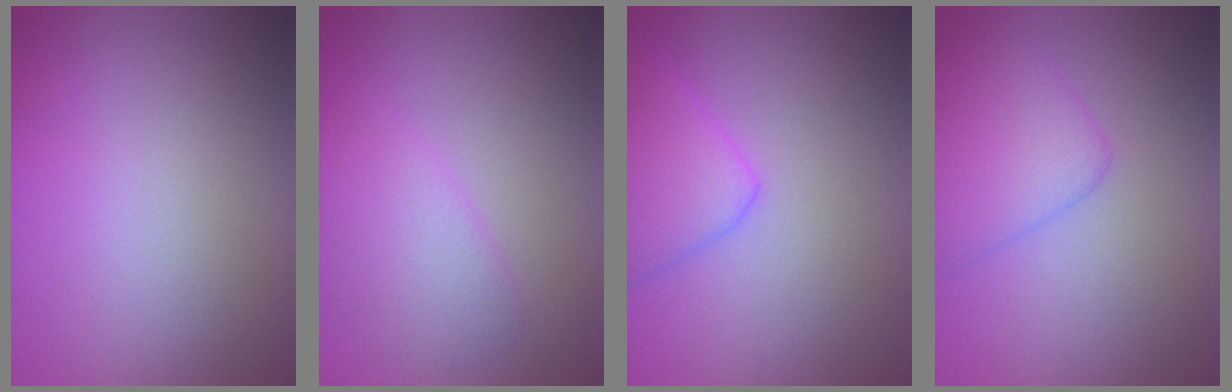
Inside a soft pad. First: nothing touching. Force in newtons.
{"total": 2.9, "press": 2.9, "slide": 0.2}
{"total": 4.0, "press": 4.0, "slide": 0.2}
{"total": 3.9, "press": 3.9, "slide": 0.0}